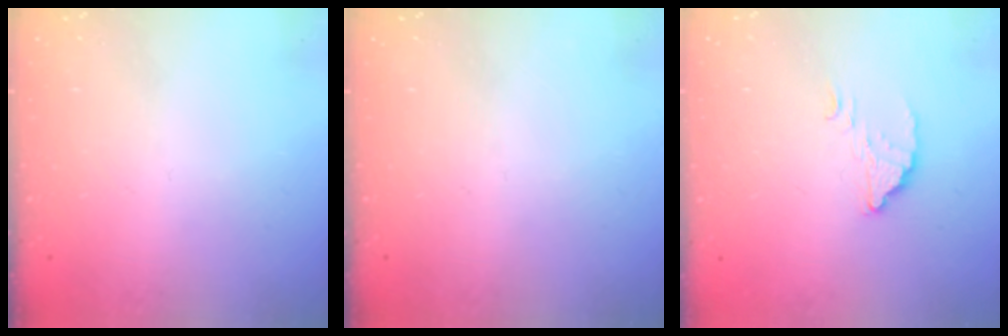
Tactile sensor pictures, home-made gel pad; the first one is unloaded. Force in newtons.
{"total": 0.0}
{"total": 3.1, "press": 3.1, "slide": 0.1}